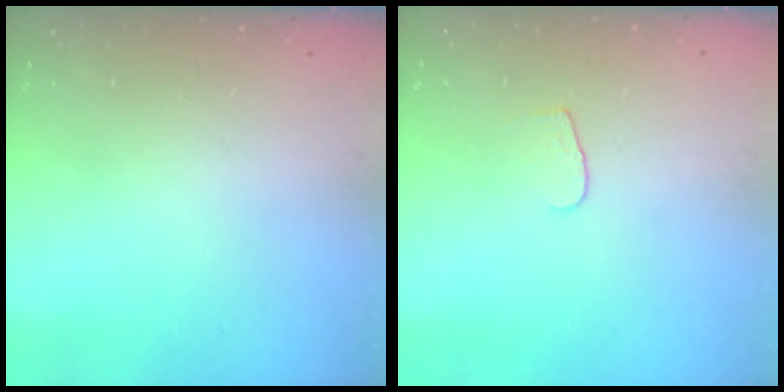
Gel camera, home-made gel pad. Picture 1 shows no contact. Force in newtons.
{"total": 4.2, "press": 4.2, "slide": 0.4}